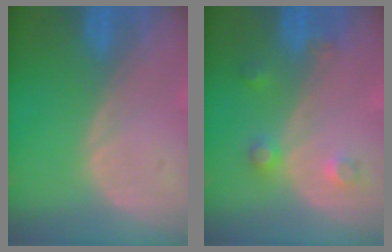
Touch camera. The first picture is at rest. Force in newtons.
{"total": 3.5, "press": 3.1, "slide": 1.5}